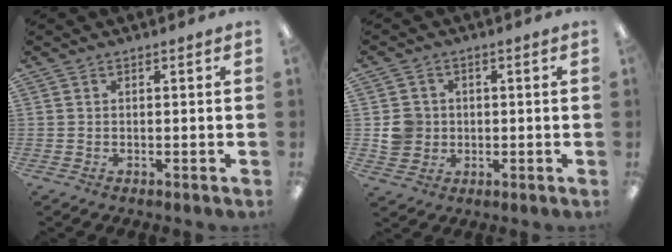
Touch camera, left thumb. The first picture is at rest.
{"total": 5.8, "force": [0.1, 5.6, 1.6], "torque": [-0.023, 0.011, 0.005]}